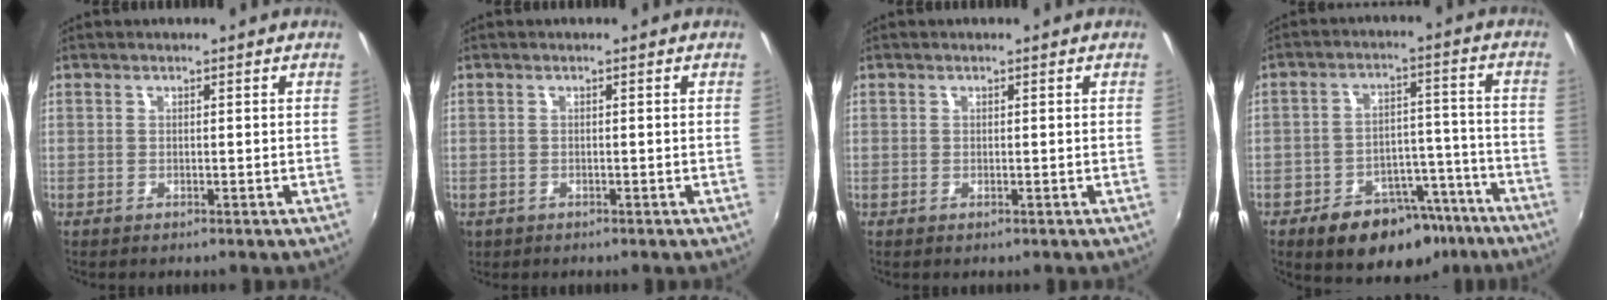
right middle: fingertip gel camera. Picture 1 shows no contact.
{"total": 1.4, "force": [-0.6, 1.2, 0.4], "torque": [-0.011, -0.005, -0.008]}
{"total": 0.0}
{"total": 15.1, "force": [-10.1, 8.8, 7.1], "torque": [-0.125, 0.026, -0.127]}